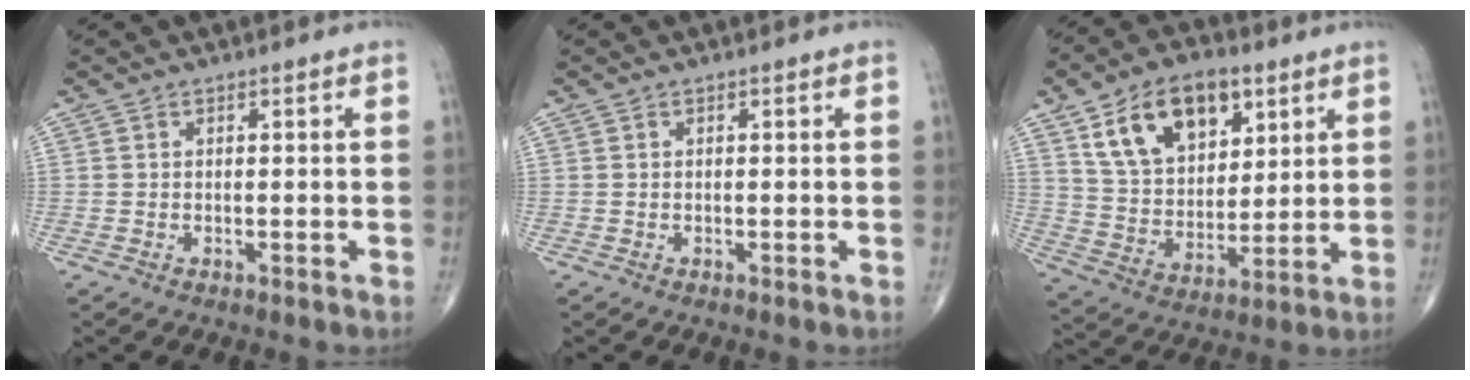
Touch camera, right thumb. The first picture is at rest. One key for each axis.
{"total": 0.0}
{"total": 17.3, "fx": 8.3, "fy": 10.5, "fz": 11.0, "tx": -0.146, "ty": -0.029, "tz": 0.154}